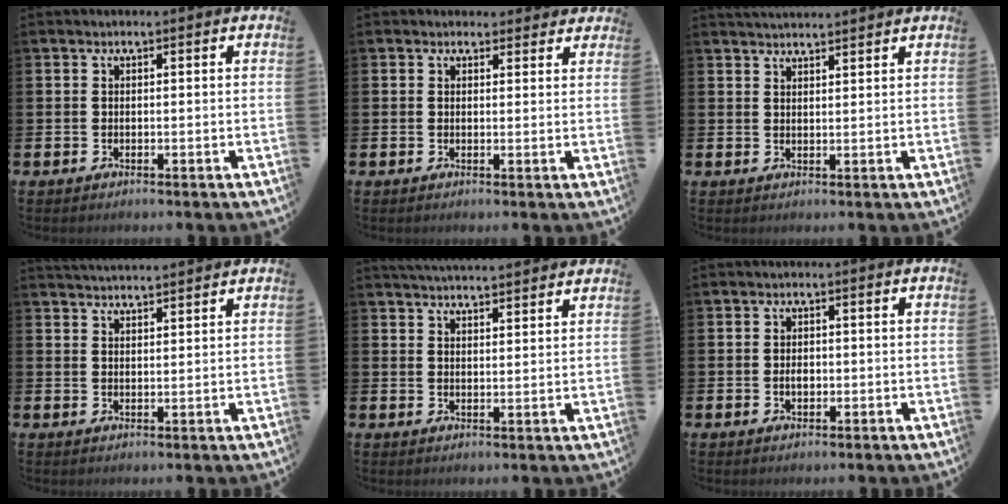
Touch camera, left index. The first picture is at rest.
{"total": 2.0, "force": [1.8, 0.8, -0.1], "torque": [0.016, -0.006, 0.029]}
{"total": 2.7, "force": [2.7, 0.1, 0.1], "torque": [-0.005, -0.011, 0.049]}
{"total": 3.3, "force": [3.3, -0.1, 0.0], "torque": [-0.005, -0.018, 0.061]}
{"total": 4.4, "force": [4.4, 0.0, 0.2], "torque": [-0.011, -0.024, 0.081]}
{"total": 1.7, "force": [-0.2, 1.1, 1.3], "torque": [-0.010, 0.000, -0.008]}